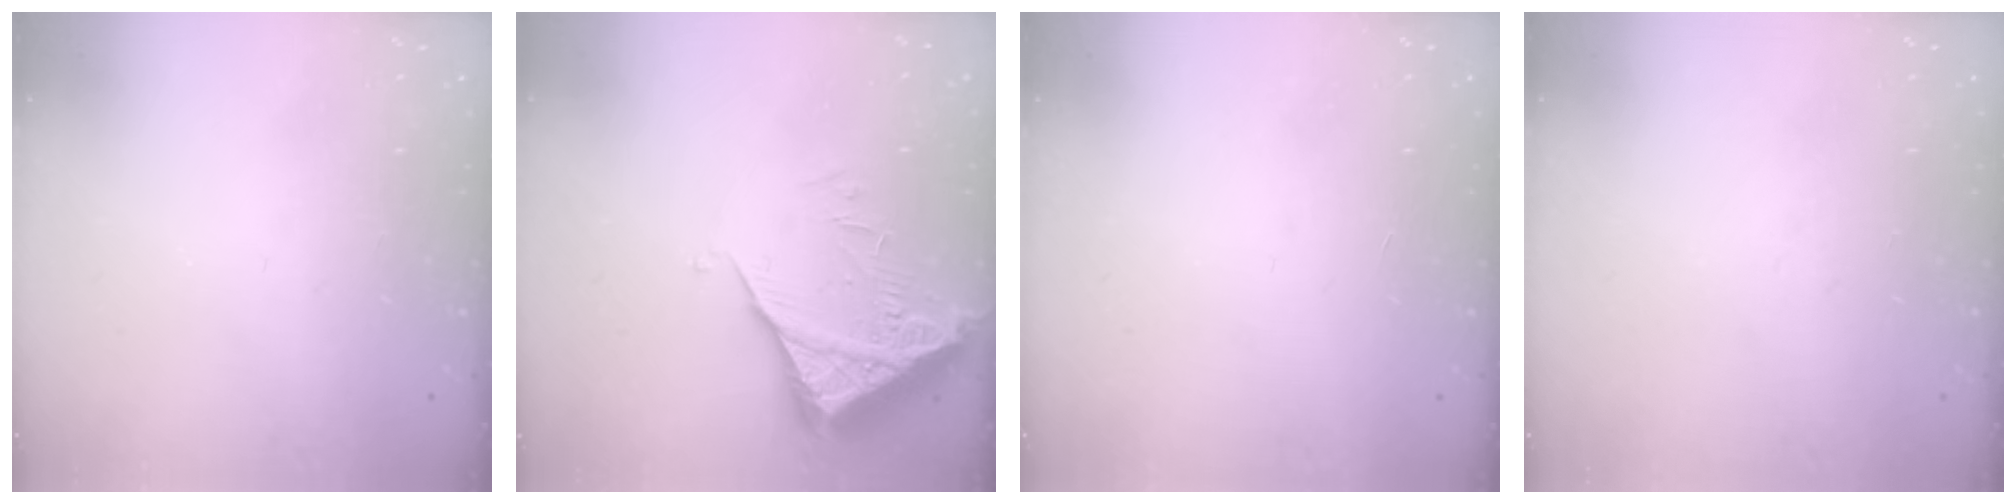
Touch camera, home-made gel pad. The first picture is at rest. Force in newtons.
{"total": 5.7, "press": 5.7, "slide": 0.5}
{"total": 1.7, "press": 1.7, "slide": 0.1}
{"total": 0.0}